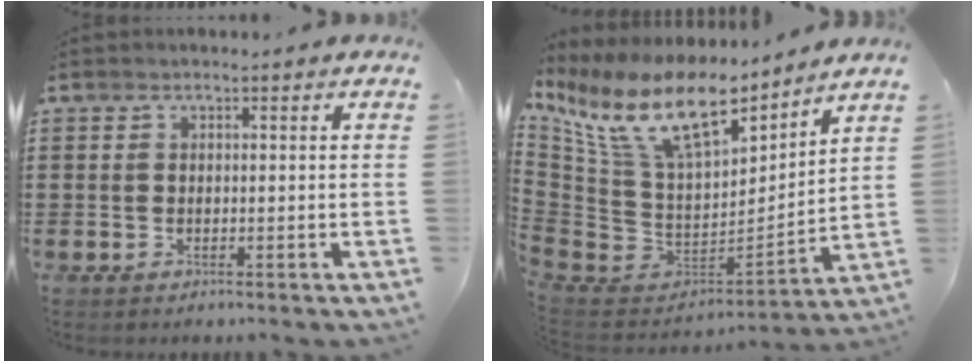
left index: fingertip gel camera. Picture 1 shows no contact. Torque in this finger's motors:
{"motor_torque": [1.35, -0.79, 0.75, 0.21]}